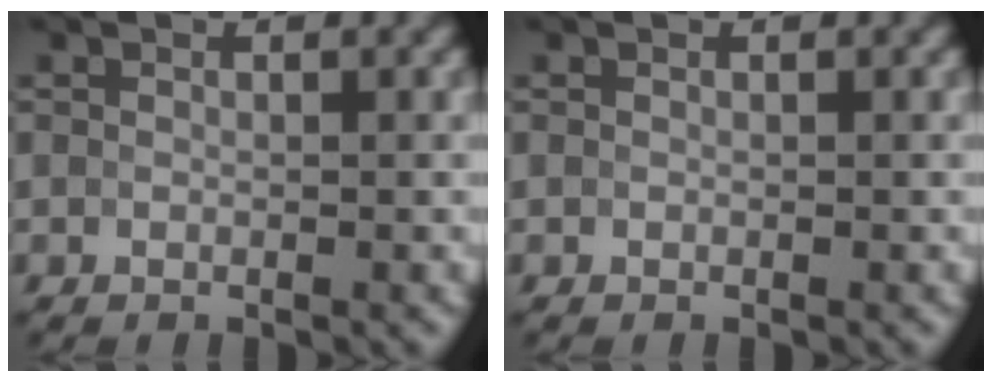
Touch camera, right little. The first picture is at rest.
{"total": 0.0}